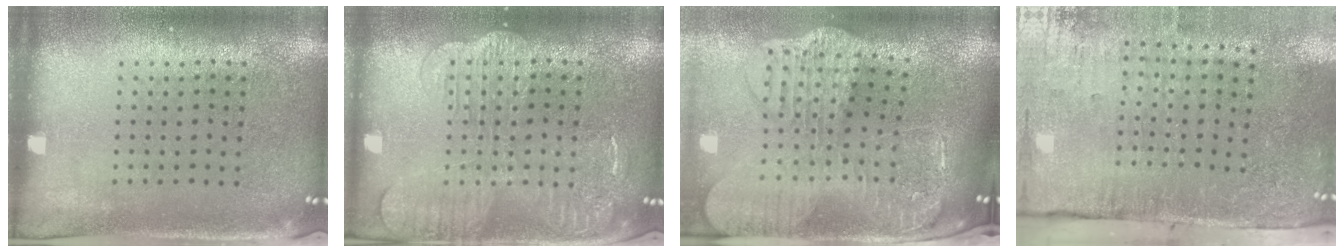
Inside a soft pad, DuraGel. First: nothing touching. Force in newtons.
{"total": 3.5, "press": 3.4, "slide": 0.5}
{"total": 4.2, "press": 3.2, "slide": 2.8}
{"total": 4.7, "press": 3.8, "slide": 2.9}